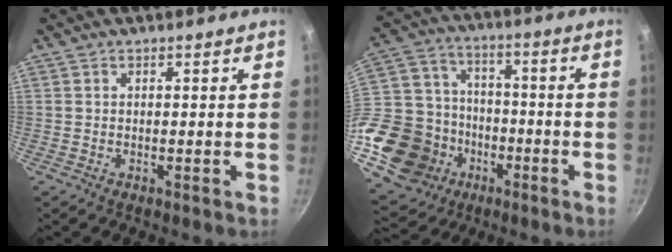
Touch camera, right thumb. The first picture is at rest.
{"total": 27.8, "force": [-11.6, 21.6, 13.1], "torque": [-0.271, 0.062, -0.187]}